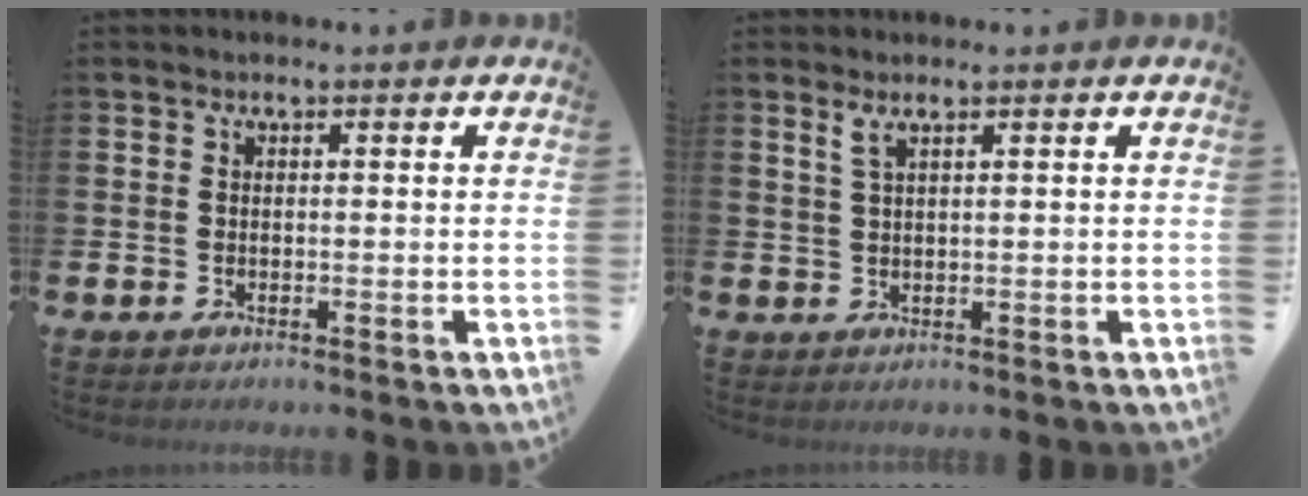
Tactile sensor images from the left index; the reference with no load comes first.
{"total": 1.6, "force": [1.2, 0.3, 1.0], "torque": [-0.020, 0.001, 0.020]}